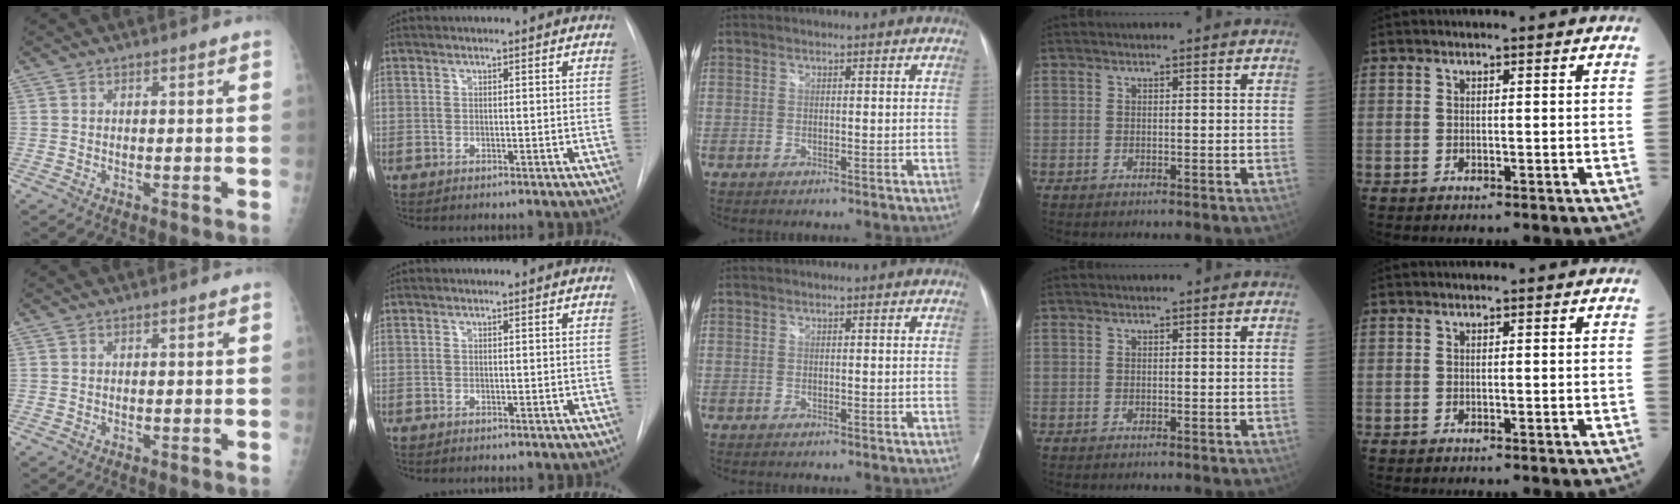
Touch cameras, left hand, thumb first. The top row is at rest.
{"index": {"total": 0.8, "force": [-0.8, -0.1, -0.1], "torque": [0.002, -0.006, -0.011]}}